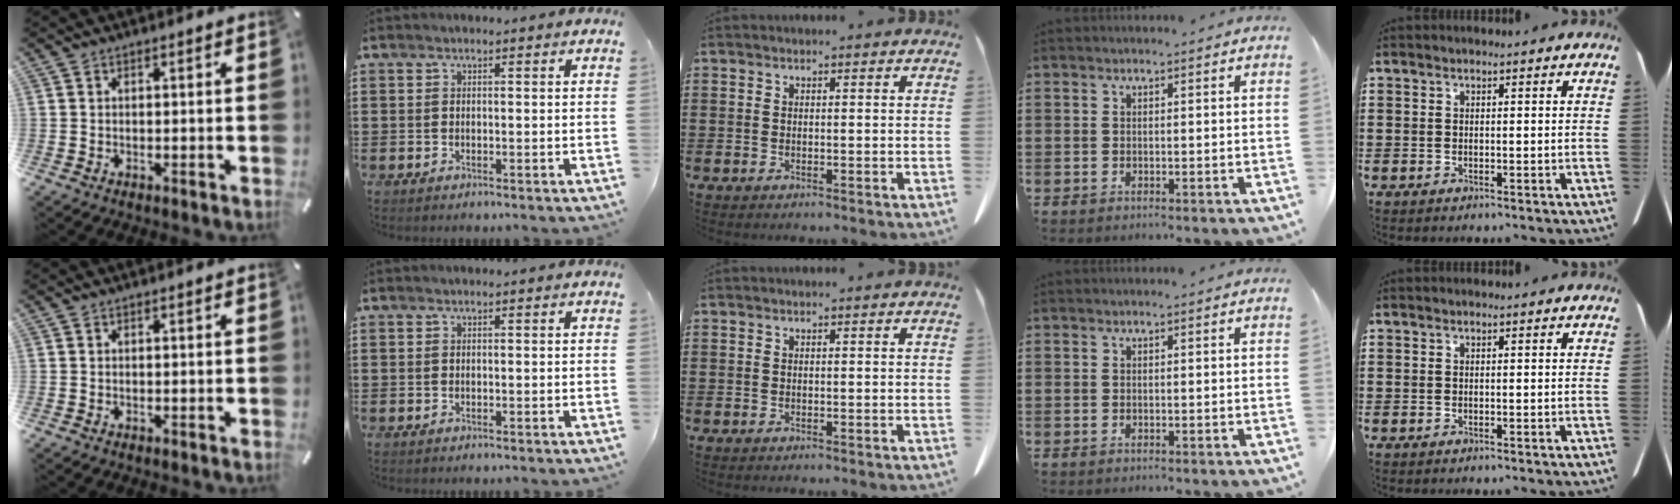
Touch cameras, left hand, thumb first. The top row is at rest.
{}